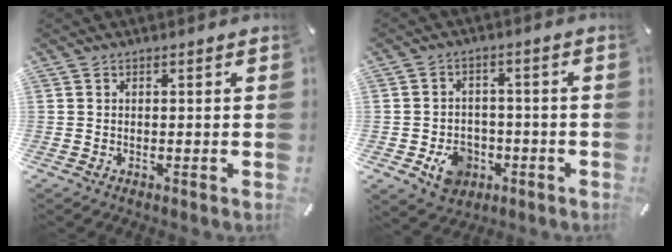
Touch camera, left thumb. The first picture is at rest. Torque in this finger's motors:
{"motor_torque": [0.03, 0.12, 0.25, 0.30, 0.03]}